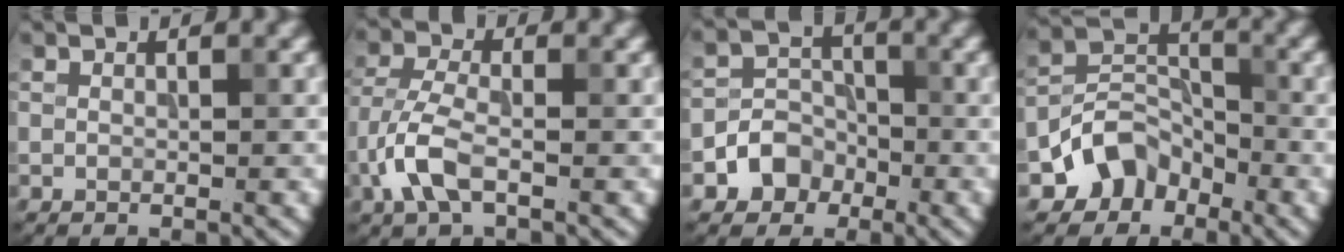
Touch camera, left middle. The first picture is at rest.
{"total": 4.3, "force": [-1.8, 1.9, 3.4], "torque": [-0.083, 0.003, -0.046]}
{"total": 3.4, "force": [-1.6, 2.8, 1.0], "torque": [-0.007, 0.007, -0.031]}
{"total": 4.3, "force": [-2.6, 3.2, 1.2], "torque": [-0.012, 0.007, -0.052]}